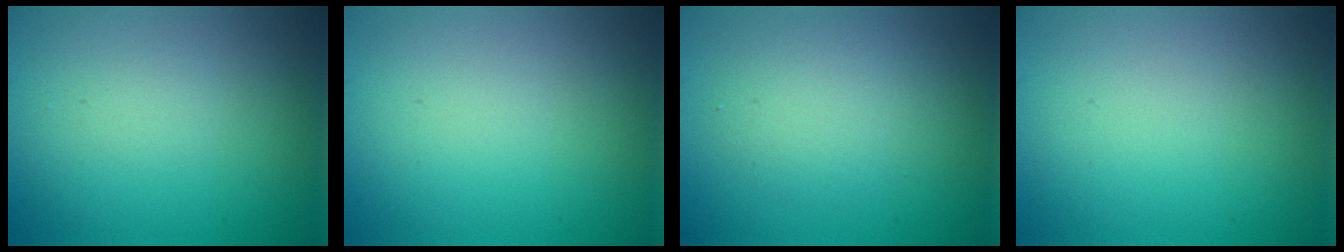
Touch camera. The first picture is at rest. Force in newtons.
{"total": 0.0}
{"total": 2.6, "press": 2.6, "slide": 0.2}
{"total": 0.0}